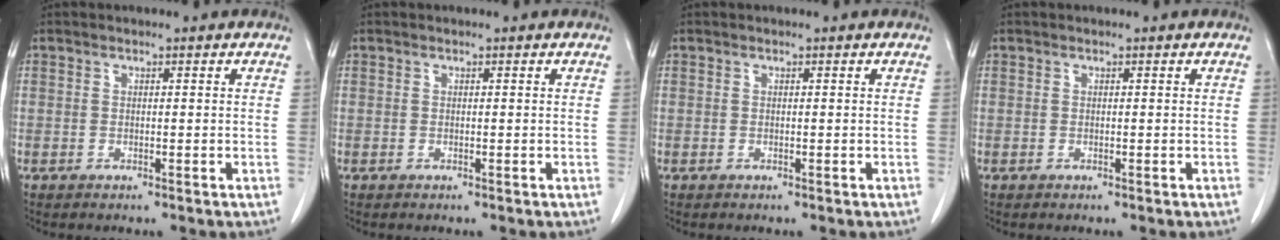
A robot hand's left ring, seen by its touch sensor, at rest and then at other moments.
{"total": 0.0}
{"total": 0.0}
{"total": 0.0}